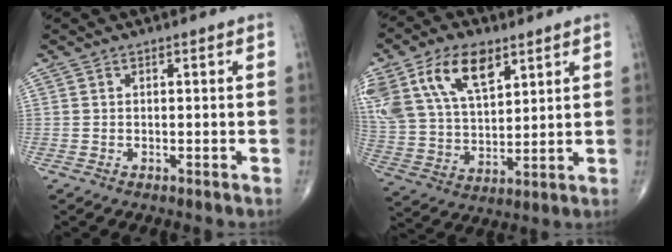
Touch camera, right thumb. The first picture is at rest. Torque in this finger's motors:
{"motor_torque": [1.06, 2.85, 1.85, 0.87, 0.15]}